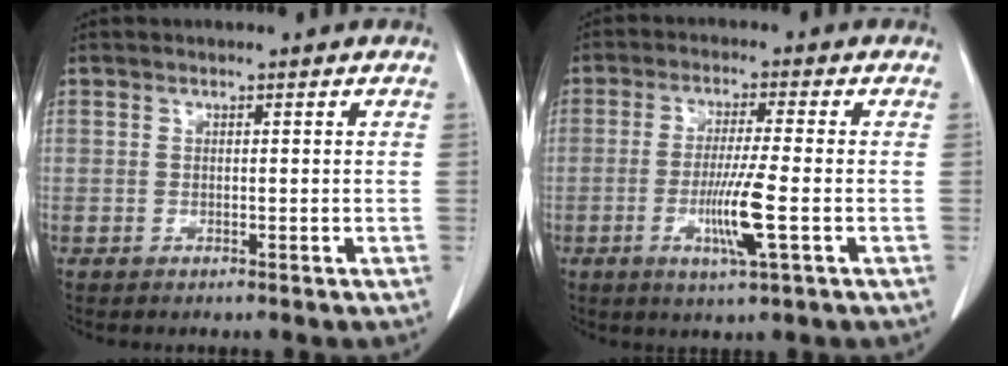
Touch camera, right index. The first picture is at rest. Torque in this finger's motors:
{"motor_torque": [1.34, 0.03, 0.68, 0.11]}